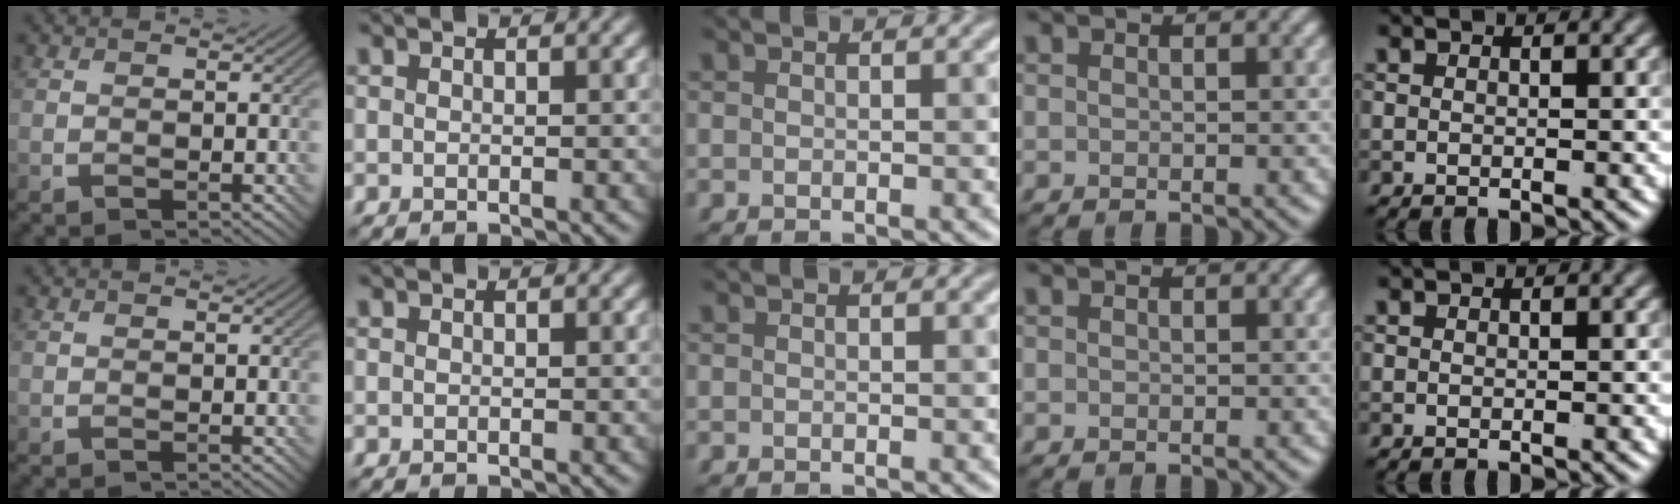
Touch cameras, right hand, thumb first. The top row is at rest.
{}